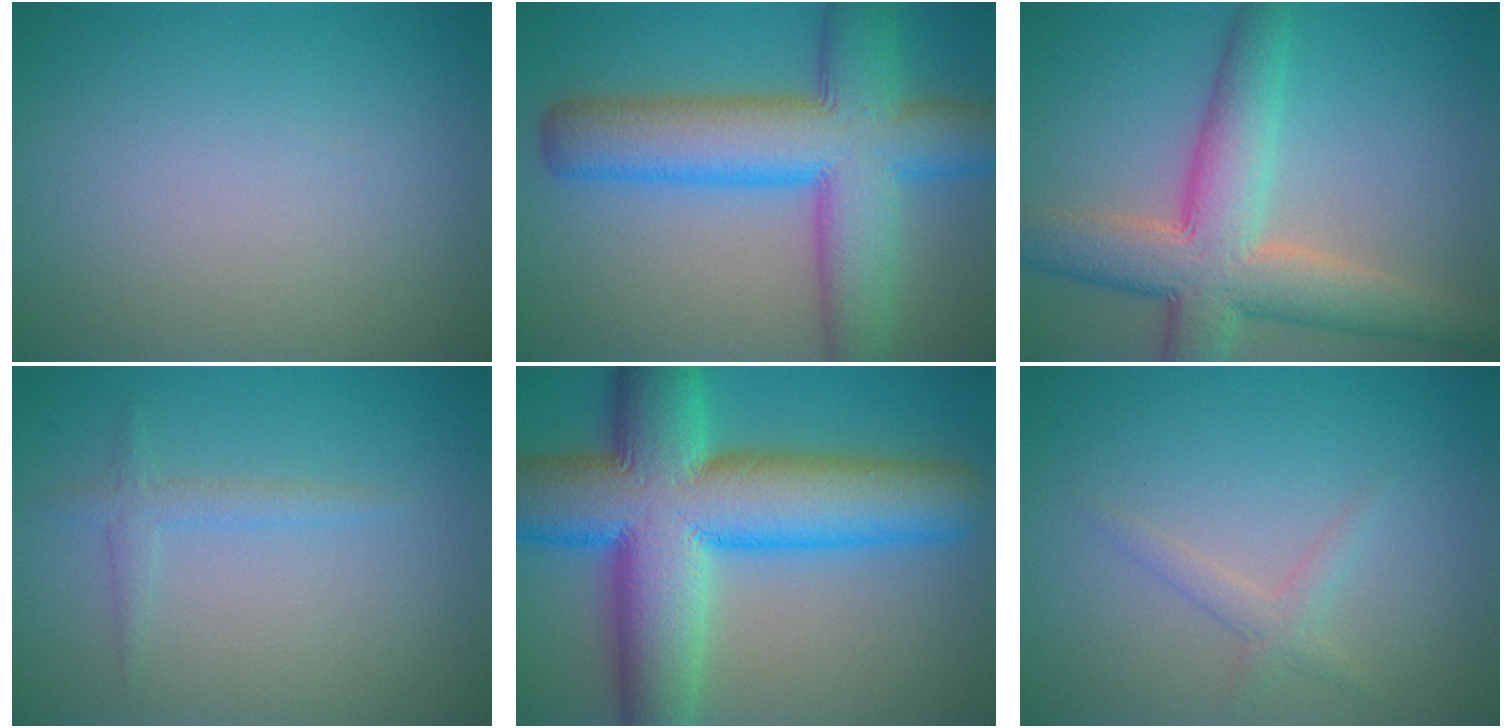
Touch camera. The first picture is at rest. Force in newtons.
{"total": 11.2, "press": 11.2, "slide": 0.2}
{"total": 8.2, "press": 8.2, "slide": 0.5}
{"total": 1.4, "press": 1.4, "slide": 0.1}
{"total": 15.4, "press": 15.4, "slide": 0.5}
{"total": 1.5, "press": 1.5, "slide": 0.1}